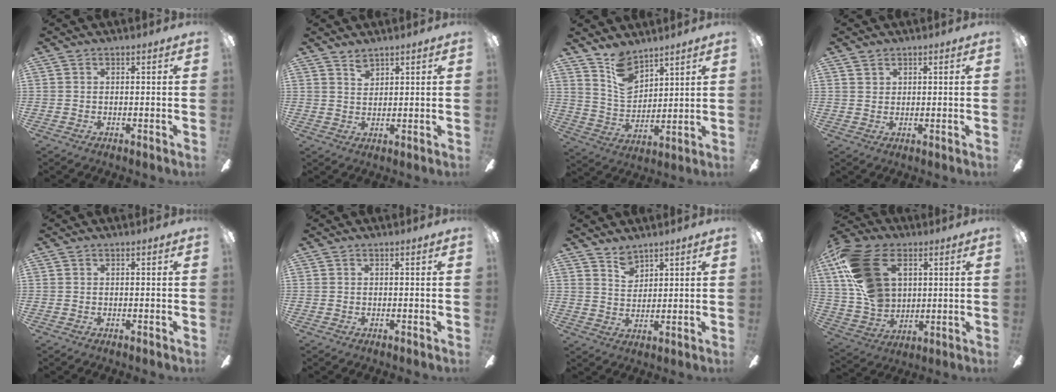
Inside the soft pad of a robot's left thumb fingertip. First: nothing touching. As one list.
[{"total": 2.8, "force": [2.5, 1.2, 0.7], "torque": [-0.010, -0.009, 0.045]}, {"total": 10.1, "force": [7.7, 5.5, 3.5], "torque": [-0.066, -0.046, 0.148]}, {"total": 1.6, "force": [1.2, 1.0, 0.2], "torque": [-0.004, 0.002, 0.024]}, {"total": 0.0}, {"total": 0.0}, {"total": 4.8, "force": [4.1, 2.4, 1.0], "torque": [-0.014, -0.018, 0.076]}, {"total": 21.1, "force": [7.8, 13.7, 14.0], "torque": [-0.299, -0.015, 0.145]}]